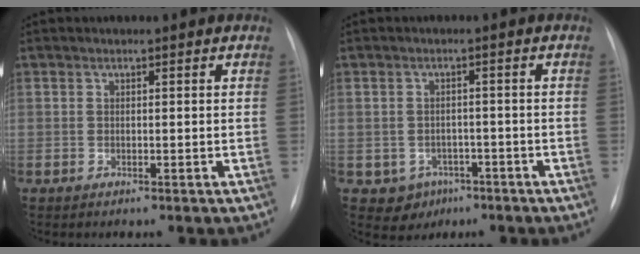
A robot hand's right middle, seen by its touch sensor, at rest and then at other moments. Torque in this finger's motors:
{"motor_torque": [0.25, -0.21, 0.02, -0.01]}